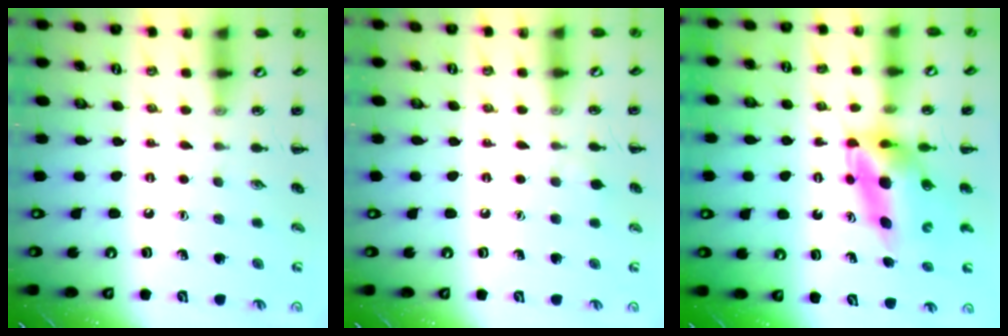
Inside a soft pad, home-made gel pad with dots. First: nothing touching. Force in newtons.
{"total": 3.9, "press": 3.5, "slide": 1.5}
{"total": 6.8, "press": 6.5, "slide": 1.9}